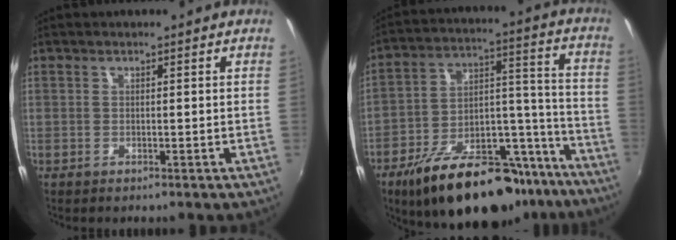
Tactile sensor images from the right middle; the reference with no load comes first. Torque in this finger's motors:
{"motor_torque": [1.37, -0.77, 0.51, 0.21]}